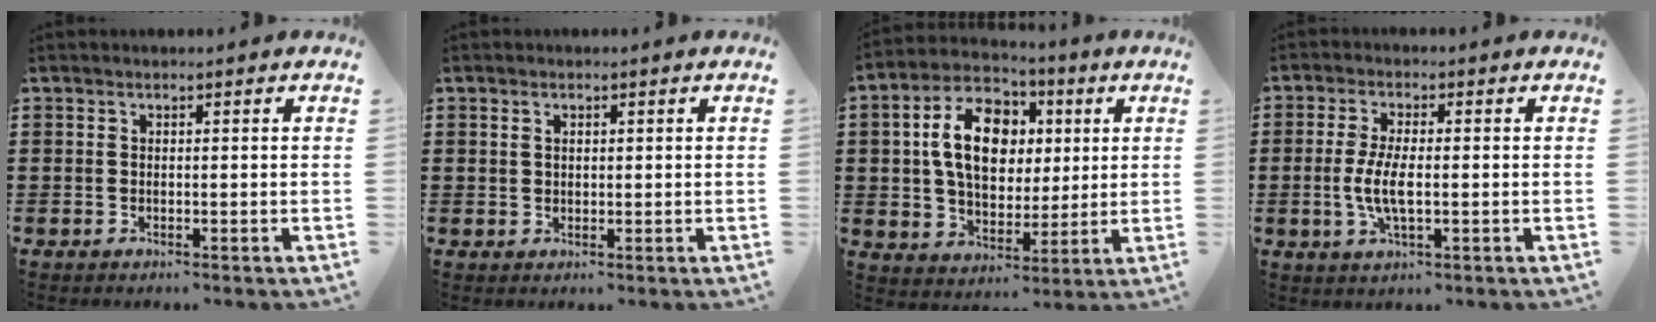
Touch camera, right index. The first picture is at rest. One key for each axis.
{"total": 1.1, "fx": 0.4, "fy": 0.6, "fz": 0.8, "tx": -0.017, "ty": 0.003, "tz": 0.008}
{"total": 13.0, "fx": 2.0, "fy": 8.6, "fz": 9.6, "tx": -0.201, "ty": 0.010, "tz": 0.029}
{"total": 5.6, "fx": -0.9, "fy": 1.8, "fz": 5.3, "tx": -0.120, "ty": -0.007, "tz": -0.023}